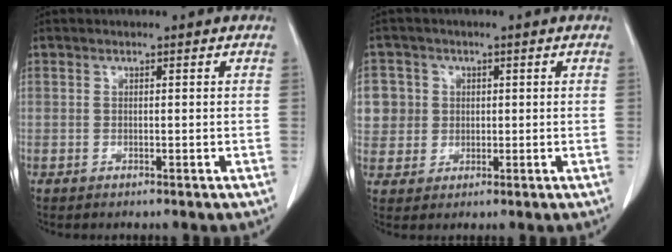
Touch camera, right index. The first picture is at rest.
{"total": 7.3, "force": [1.8, 7.1, 0.9], "torque": [-0.021, 0.022, 0.043]}